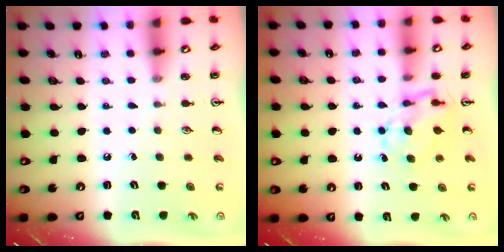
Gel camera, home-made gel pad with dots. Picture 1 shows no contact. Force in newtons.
{"total": 6.9, "press": 6.8, "slide": 0.8}